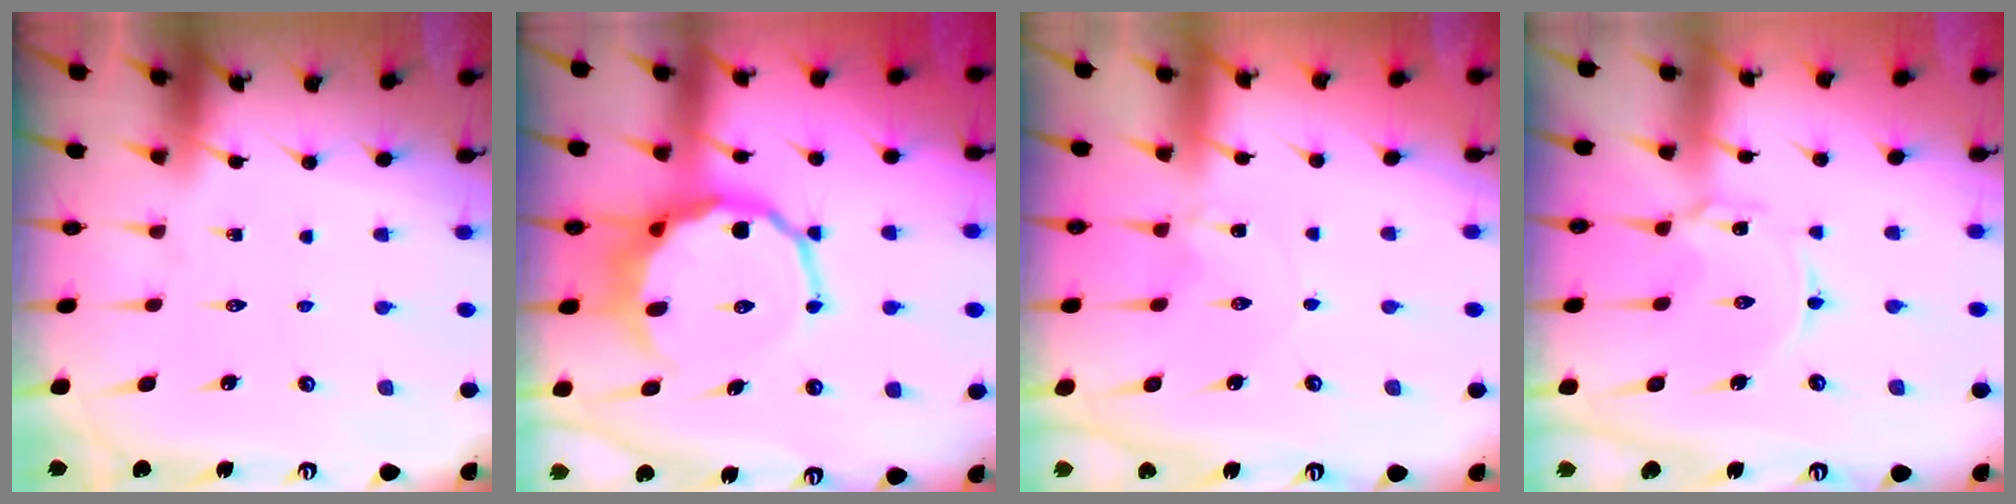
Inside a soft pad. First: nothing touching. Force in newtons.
{"total": 10.8, "press": 10.3, "slide": 3.2}
{"total": 1.0, "press": 1.0, "slide": 0.3}
{"total": 2.2, "press": 2.2, "slide": 0.3}